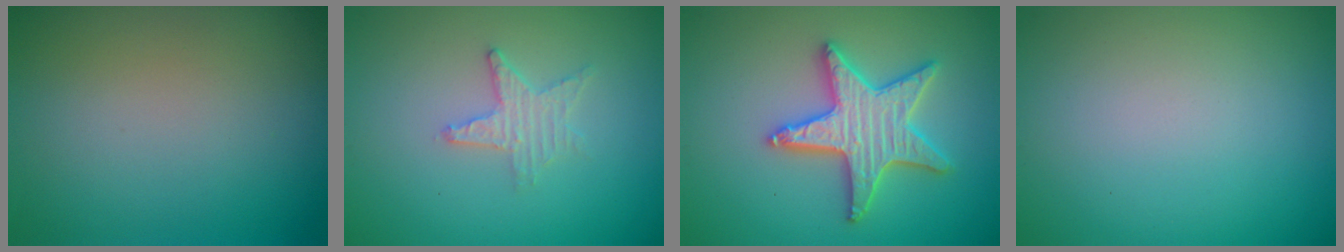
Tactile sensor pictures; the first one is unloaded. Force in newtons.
{"total": 2.1, "press": 2.0, "slide": 0.4}
{"total": 4.9, "press": 4.9, "slide": 0.9}
{"total": 0.0}